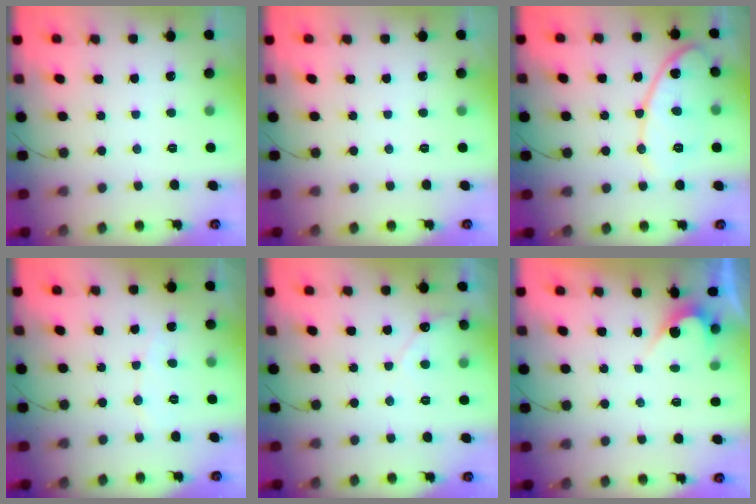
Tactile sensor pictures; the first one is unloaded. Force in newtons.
{"total": 0.0}
{"total": 12.8, "press": 12.8, "slide": 0.9}
{"total": 3.0, "press": 3.0, "slide": 0.3}
{"total": 4.5, "press": 4.5, "slide": 0.4}
{"total": 3.2, "press": 3.2, "slide": 0.2}